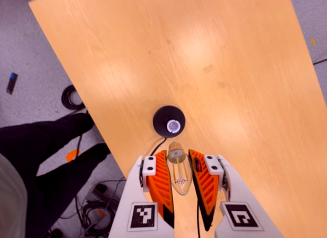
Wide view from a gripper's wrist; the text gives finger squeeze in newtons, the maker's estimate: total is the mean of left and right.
{"total": 19.6, "left": 21.2, "right": 17.9}